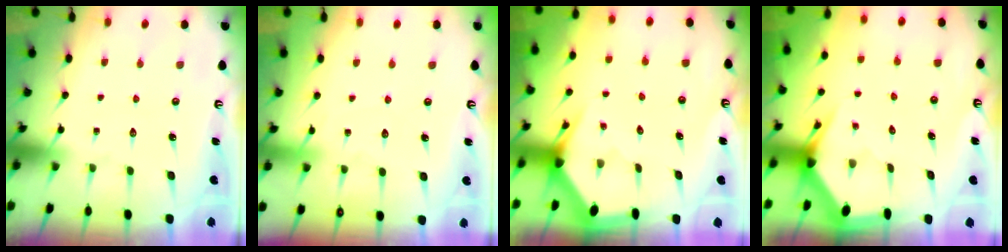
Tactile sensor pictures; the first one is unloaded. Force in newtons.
{"total": 3.4, "press": 3.4, "slide": 0.5}
{"total": 3.0, "press": 3.0, "slide": 0.1}
{"total": 3.2, "press": 3.2, "slide": 0.0}